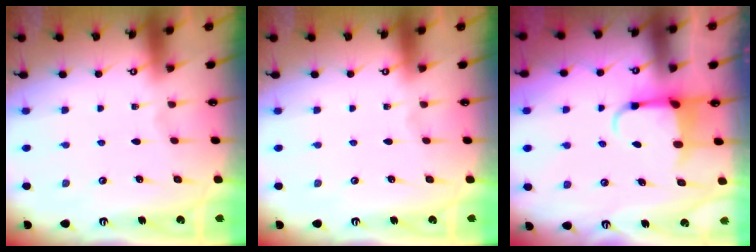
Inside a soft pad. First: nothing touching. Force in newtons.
{"total": 0.0}
{"total": 4.0, "press": 3.8, "slide": 1.1}